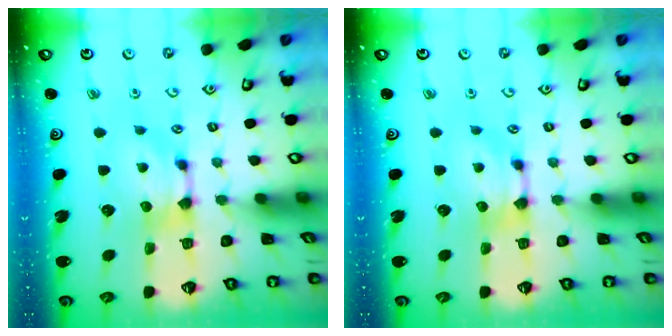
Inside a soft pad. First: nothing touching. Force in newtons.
{"total": 0.0}